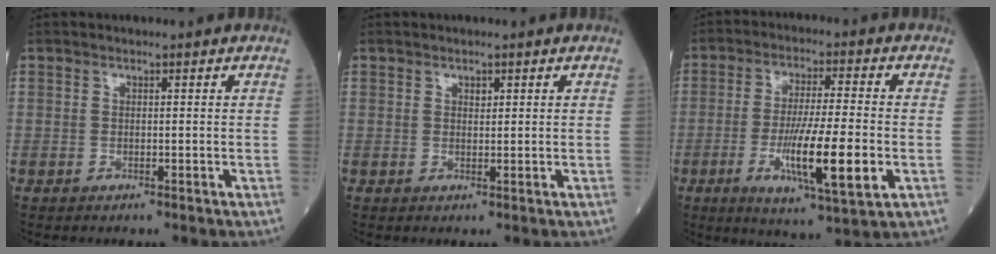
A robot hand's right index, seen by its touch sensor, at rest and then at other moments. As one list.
[{"total": 0.9, "force": [0.5, 0.5, 0.5], "torque": [-0.006, -0.003, 0.007]}, {"total": 13.1, "force": [-3.4, 1.0, 12.6], "torque": [-0.223, -0.020, -0.058]}]